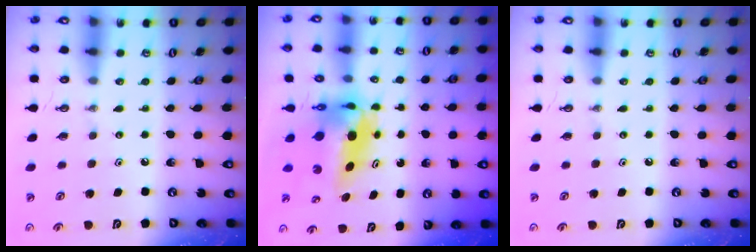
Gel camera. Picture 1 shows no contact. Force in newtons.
{"total": 7.6, "press": 7.5, "slide": 1.0}
{"total": 0.0}